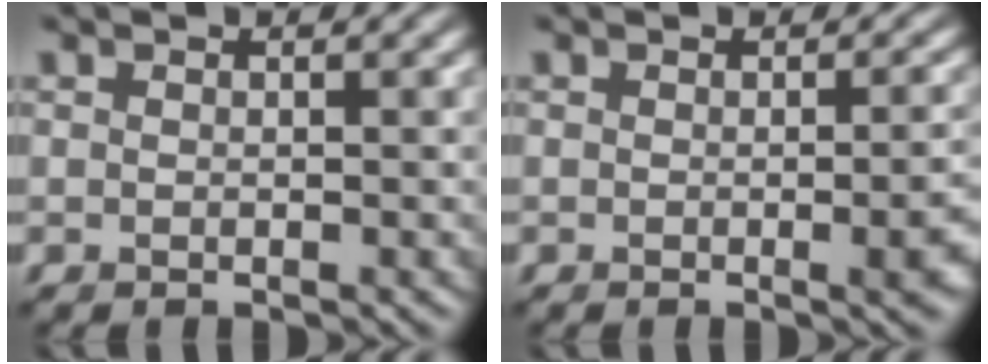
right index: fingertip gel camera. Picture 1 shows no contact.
{"total": 4.3, "force": [-0.7, 1.5, 3.9], "torque": [-0.035, -0.003, -0.004]}